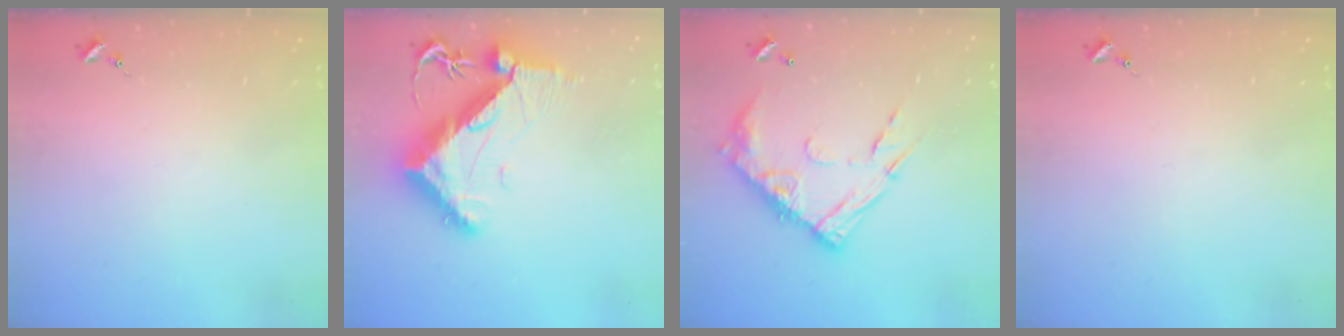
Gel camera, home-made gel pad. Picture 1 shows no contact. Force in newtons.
{"total": 11.4, "press": 11.4, "slide": 1.2}
{"total": 16.0, "press": 15.9, "slide": 1.4}
{"total": 0.0}